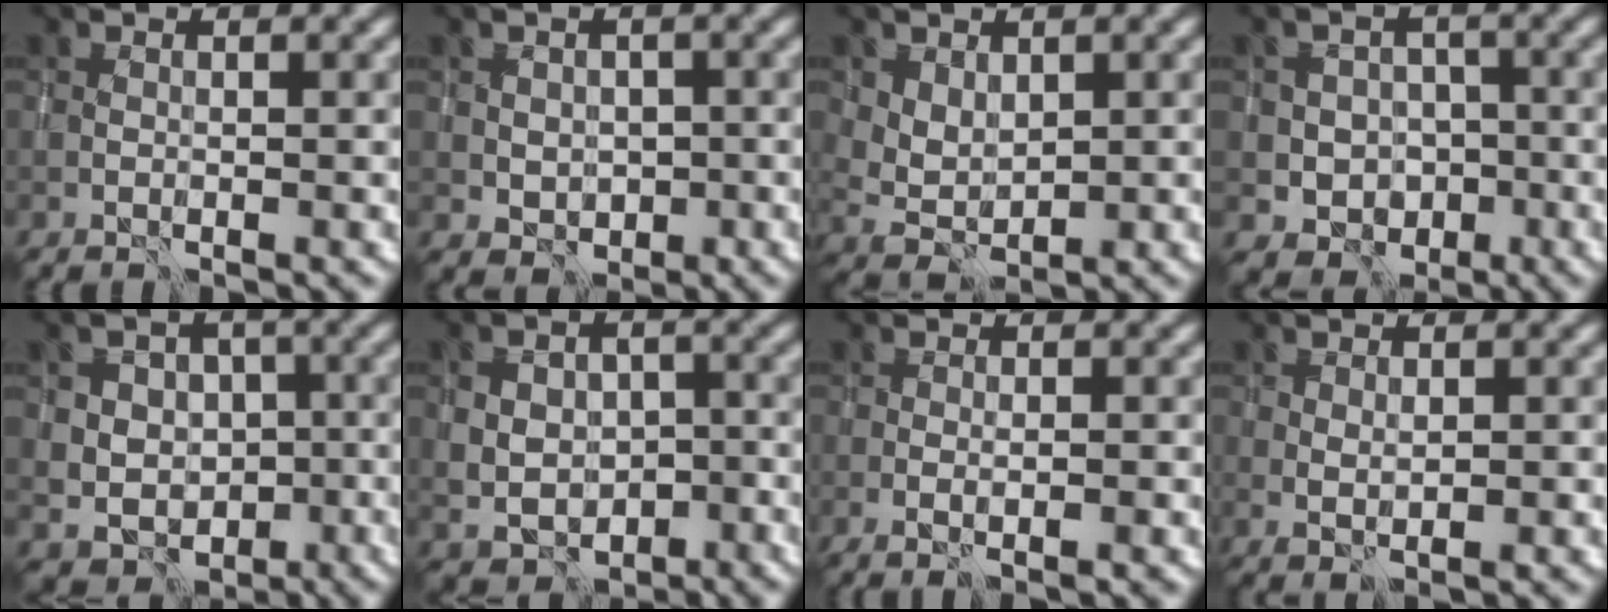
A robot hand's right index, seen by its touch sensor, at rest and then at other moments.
{"total": 2.2, "force": [-0.2, 1.9, 1.0], "torque": [-0.013, -0.001, -0.001]}
{"total": 2.3, "force": [1.0, 1.7, 1.2], "torque": [-0.023, -0.002, 0.023]}
{"total": 3.8, "force": [-0.9, 3.4, 1.4], "torque": [-0.008, 0.003, -0.019]}
{"total": 6.3, "force": [-0.7, 5.7, 2.7], "torque": [-0.012, 0.021, -0.030]}
{"total": 5.3, "force": [-0.7, 4.2, 3.1], "torque": [-0.037, 0.001, -0.009]}
{"total": 0.8, "force": [-0.2, 0.1, 0.8], "torque": [-0.010, 0.000, -0.005]}
{"total": 1.0, "force": [0.3, 0.5, 0.8], "torque": [-0.010, 0.001, 0.007]}